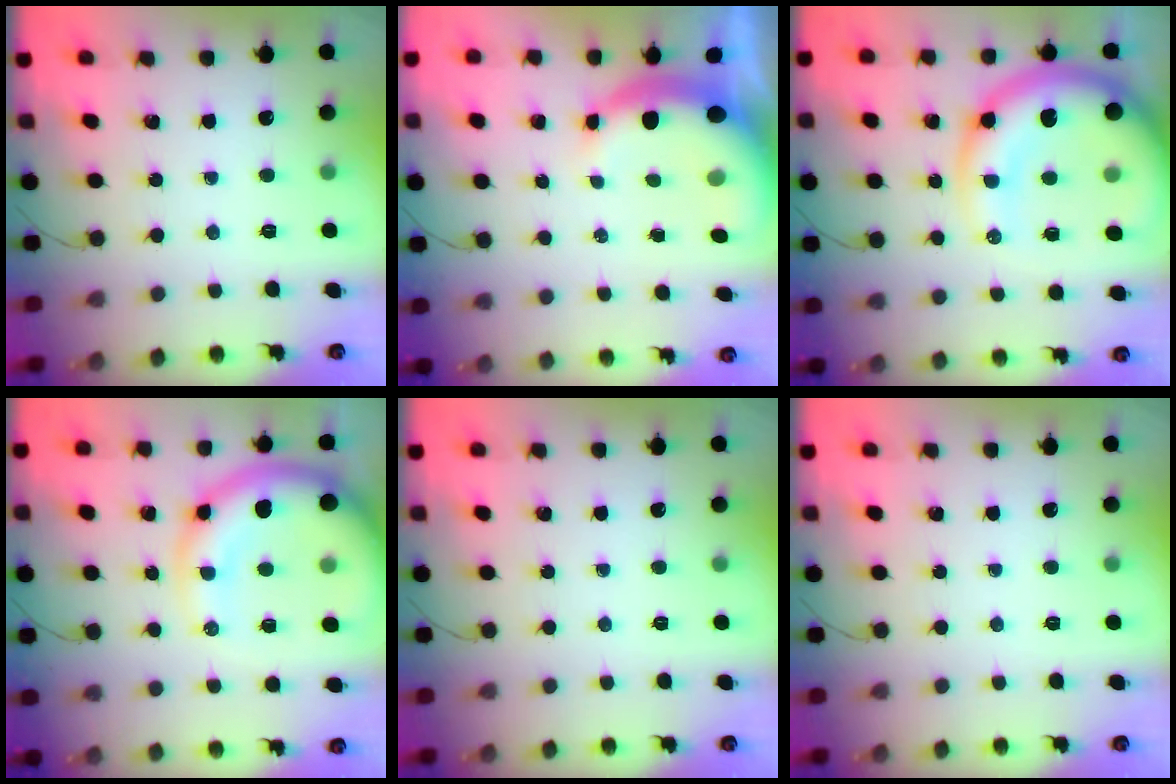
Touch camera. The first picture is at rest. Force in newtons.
{"total": 8.3, "press": 8.1, "slide": 1.5}
{"total": 20.8, "press": 20.2, "slide": 5.0}
{"total": 15.0, "press": 14.3, "slide": 4.3}
{"total": 0.0}
{"total": 0.0}